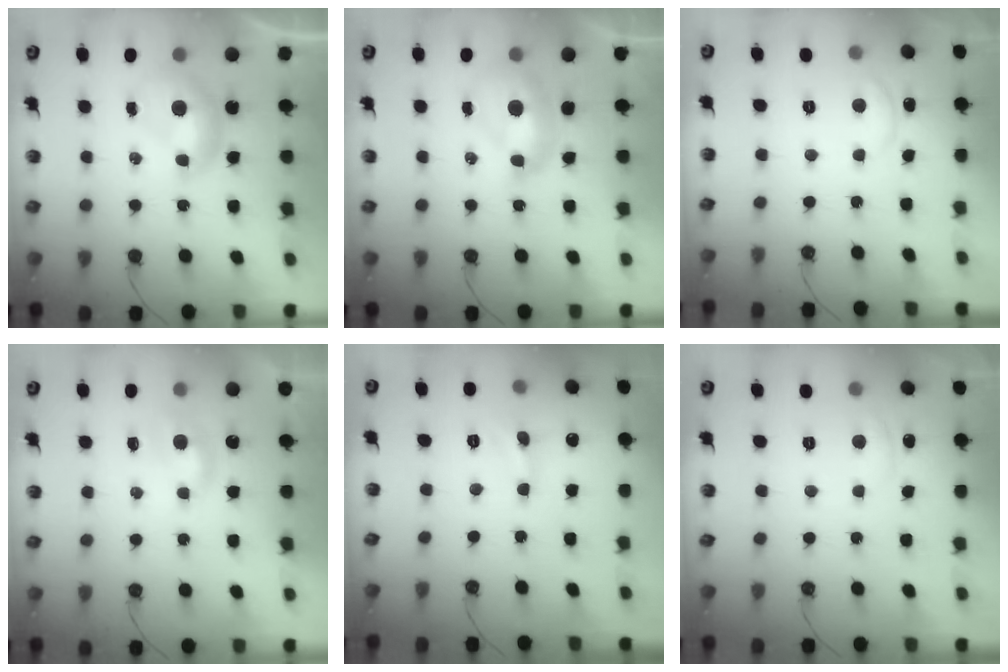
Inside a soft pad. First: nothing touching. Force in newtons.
{"total": 2.3, "press": 2.2, "slide": 0.6}
{"total": 0.0}
{"total": 1.2, "press": 1.2, "slide": 0.4}
{"total": 0.6, "press": 0.5, "slide": 0.4}
{"total": 1.5, "press": 1.5, "slide": 0.4}